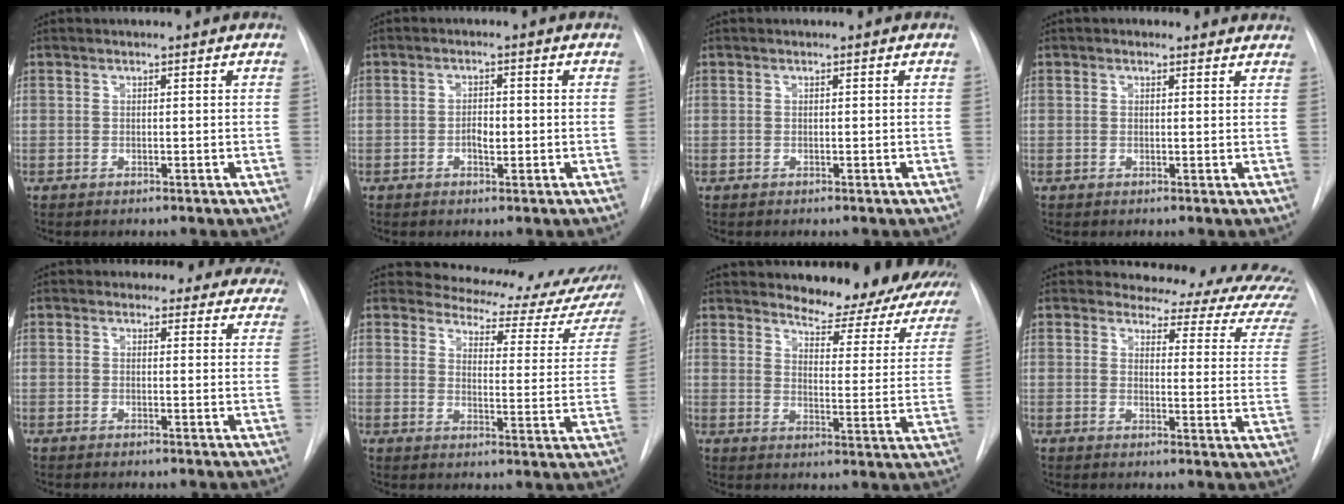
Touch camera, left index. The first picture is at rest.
{"total": 2.4, "force": [-1.4, 0.9, 1.8], "torque": [-0.028, -0.003, -0.020]}
{"total": 0.0}
{"total": 2.3, "force": [1.7, 1.4, 0.5], "torque": [0.005, 0.002, 0.003]}
{"total": 11.3, "force": [10.2, 4.8, 0.6], "torque": [0.036, -0.023, 0.080]}
{"total": 17.8, "force": [16.5, 5.3, 4.4], "torque": [-0.025, -0.072, 0.163]}
{"total": 18.6, "force": [16.7, 5.0, 6.6], "torque": [-0.059, -0.074, 0.181]}
{"total": 14.8, "force": [13.7, 4.2, 3.6], "torque": [-0.007, -0.082, 0.112]}